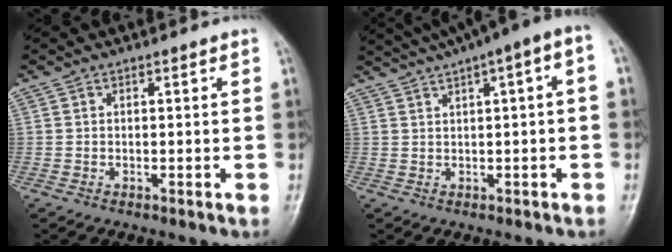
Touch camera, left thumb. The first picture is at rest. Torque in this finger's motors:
{"motor_torque": [1.02, 0.24, 1.61, -1.12, 0.11]}